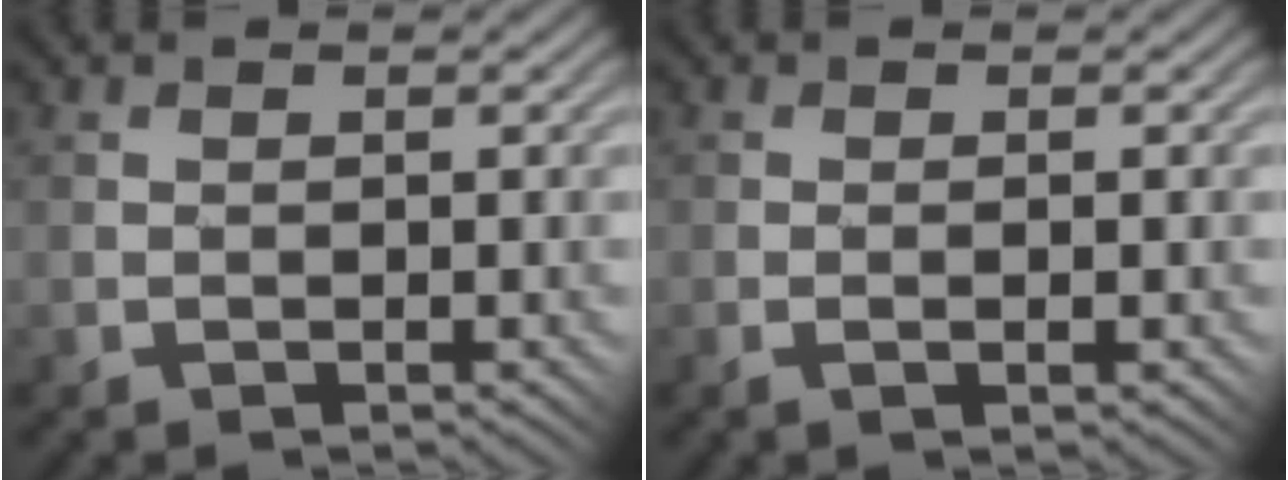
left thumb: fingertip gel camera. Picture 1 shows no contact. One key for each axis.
{"total": 1.2, "fx": -0.4, "fy": 0.1, "fz": 1.2, "tx": -0.019, "ty": 0.002, "tz": -0.006}